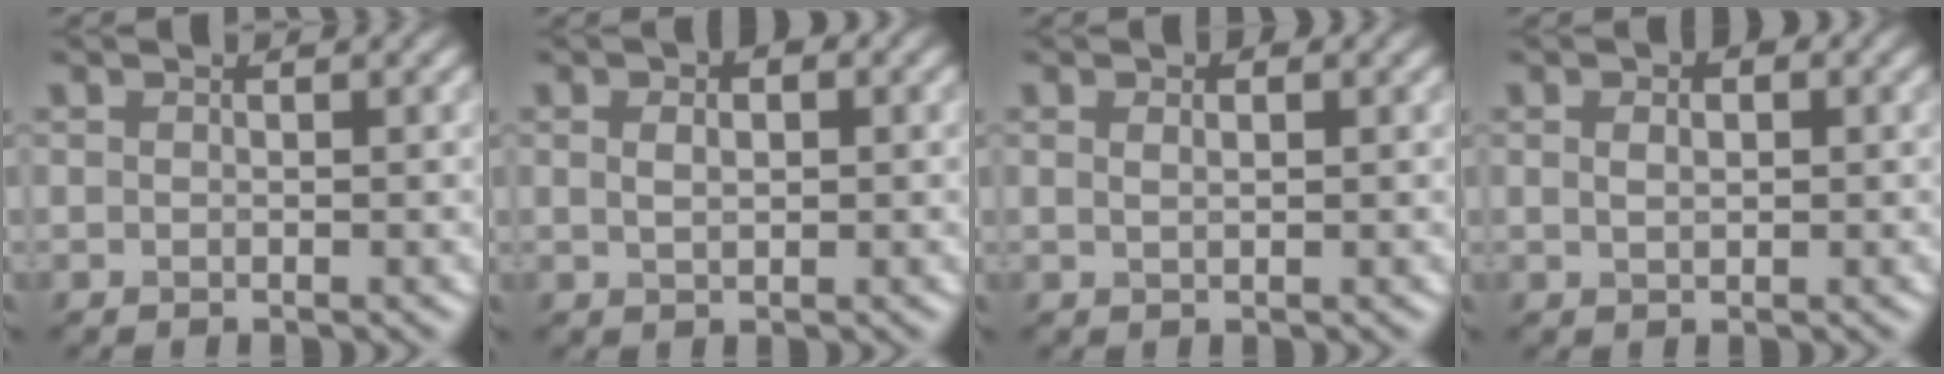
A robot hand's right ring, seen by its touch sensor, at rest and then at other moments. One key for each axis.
{"total": 2.7, "fx": 0.9, "fy": 1.5, "fz": 2.0, "tx": -0.021, "ty": 0.006, "tz": 0.006}
{"total": 1.3, "fx": 0.6, "fy": 0.7, "fz": 0.9, "tx": -0.010, "ty": -0.001, "tz": 0.010}
{"total": 2.2, "fx": 0.7, "fy": 1.3, "fz": 1.5, "tx": -0.015, "ty": 0.004, "tz": 0.006}